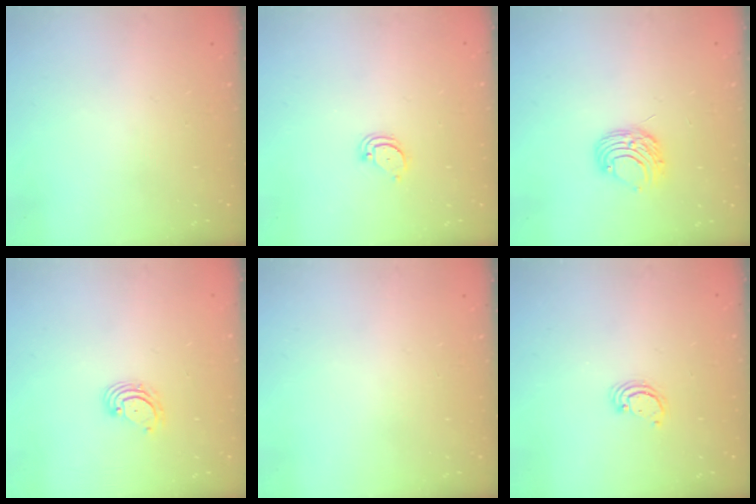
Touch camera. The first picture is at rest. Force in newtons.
{"total": 2.1, "press": 2.1, "slide": 0.2}
{"total": 7.4, "press": 7.4, "slide": 0.7}
{"total": 3.7, "press": 3.7, "slide": 0.4}
{"total": 0.0}
{"total": 2.6, "press": 2.6, "slide": 0.3}